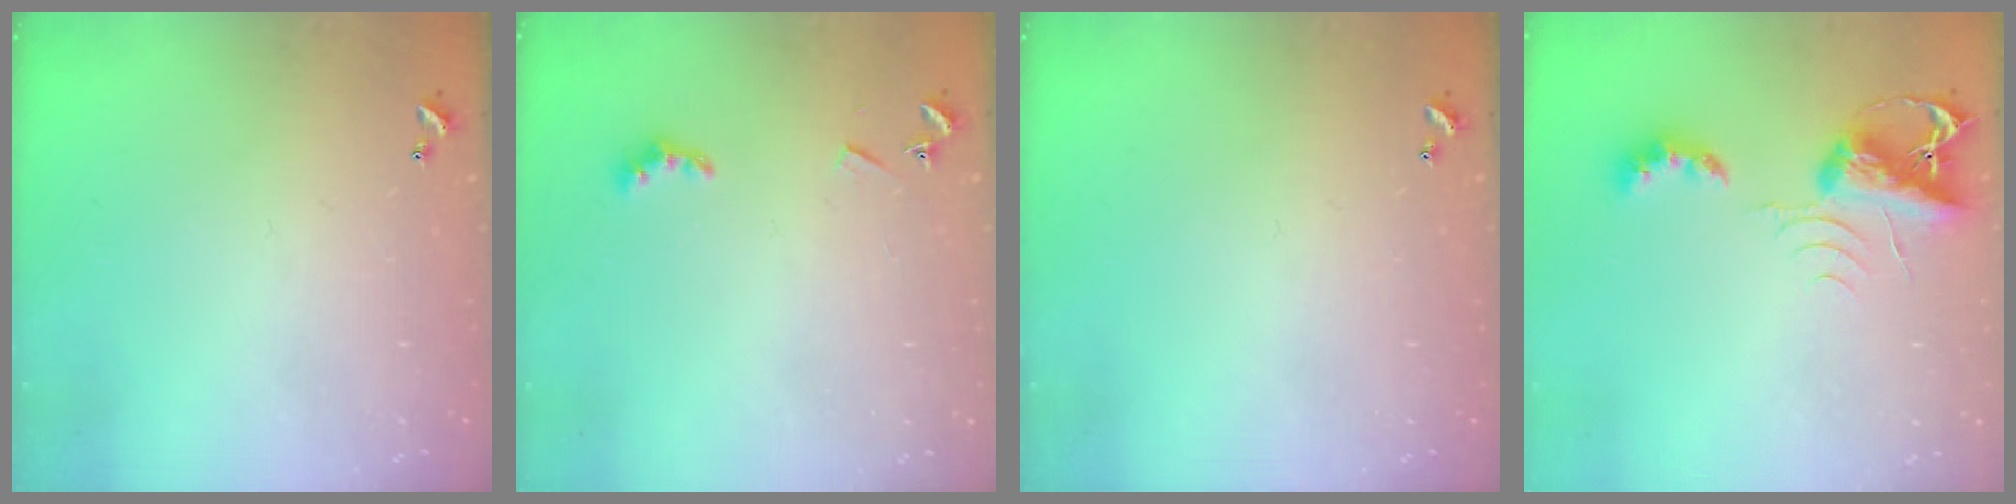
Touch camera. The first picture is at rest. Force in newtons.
{"total": 4.0, "press": 3.9, "slide": 0.7}
{"total": 0.0}
{"total": 7.1, "press": 7.0, "slide": 0.7}